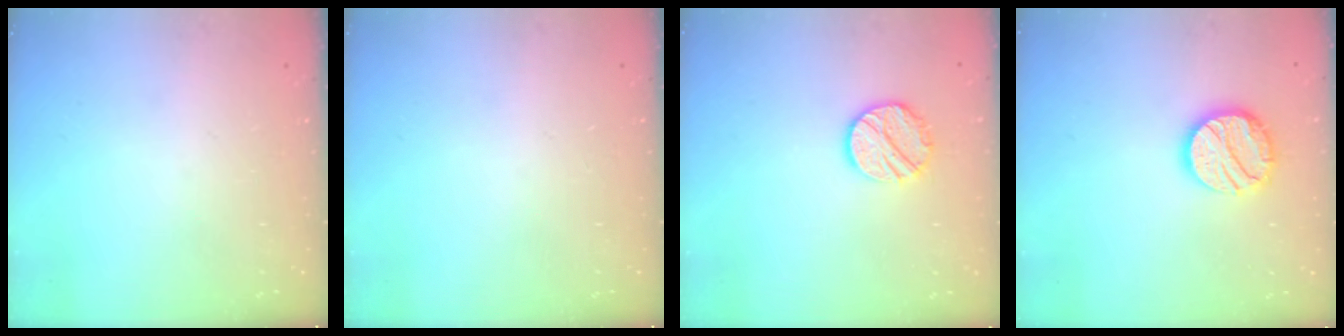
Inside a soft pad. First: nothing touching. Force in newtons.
{"total": 0.0}
{"total": 10.1, "press": 10.1, "slide": 0.5}
{"total": 14.8, "press": 14.7, "slide": 1.2}